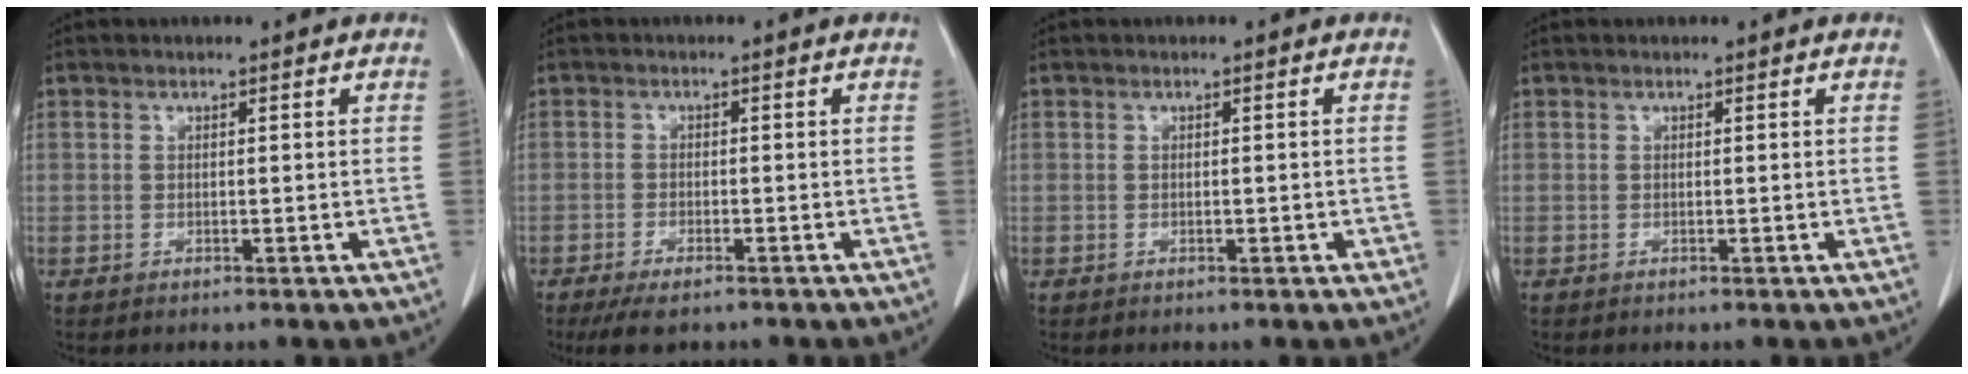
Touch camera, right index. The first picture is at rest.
{"total": 5.1, "force": [-3.9, 1.5, 2.9], "torque": [-0.045, -0.009, -0.061]}
{"total": 0.9, "force": [-0.2, 0.4, 0.7], "torque": [-0.012, 0.001, -0.002]}
{"total": 0.0}